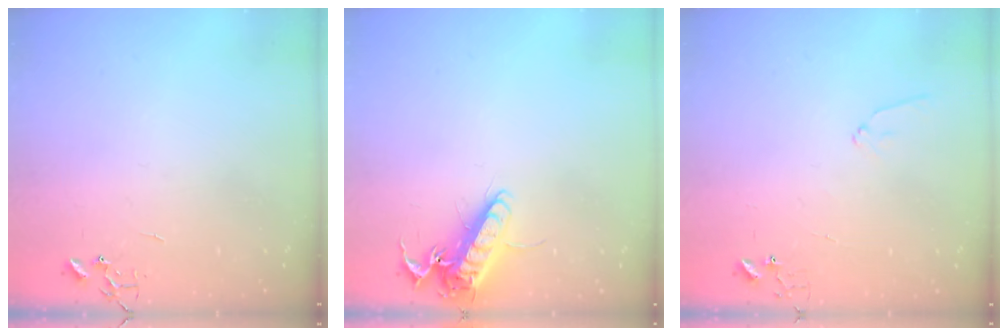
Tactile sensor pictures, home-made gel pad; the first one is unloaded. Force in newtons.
{"total": 12.8, "press": 12.6, "slide": 2.4}
{"total": 6.5, "press": 6.5, "slide": 0.6}